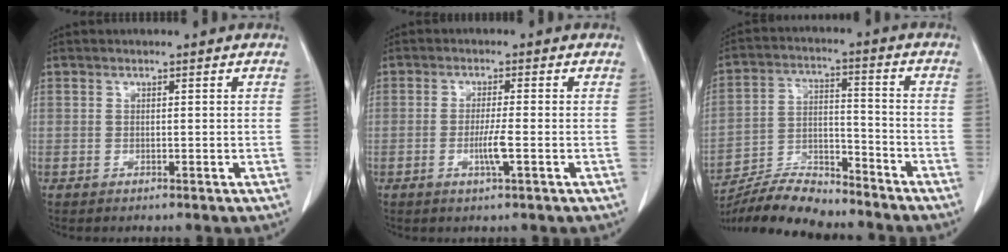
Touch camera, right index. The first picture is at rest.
{"total": 3.2, "force": [-1.1, -0.3, 3.0], "torque": [-0.059, -0.005, -0.023]}
{"total": 11.0, "force": [-10.5, 1.5, 2.9], "torque": [-0.053, 0.009, -0.190]}